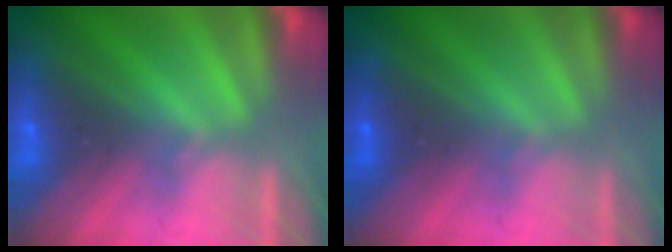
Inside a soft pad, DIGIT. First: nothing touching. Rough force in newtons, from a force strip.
{"total": 2.4}